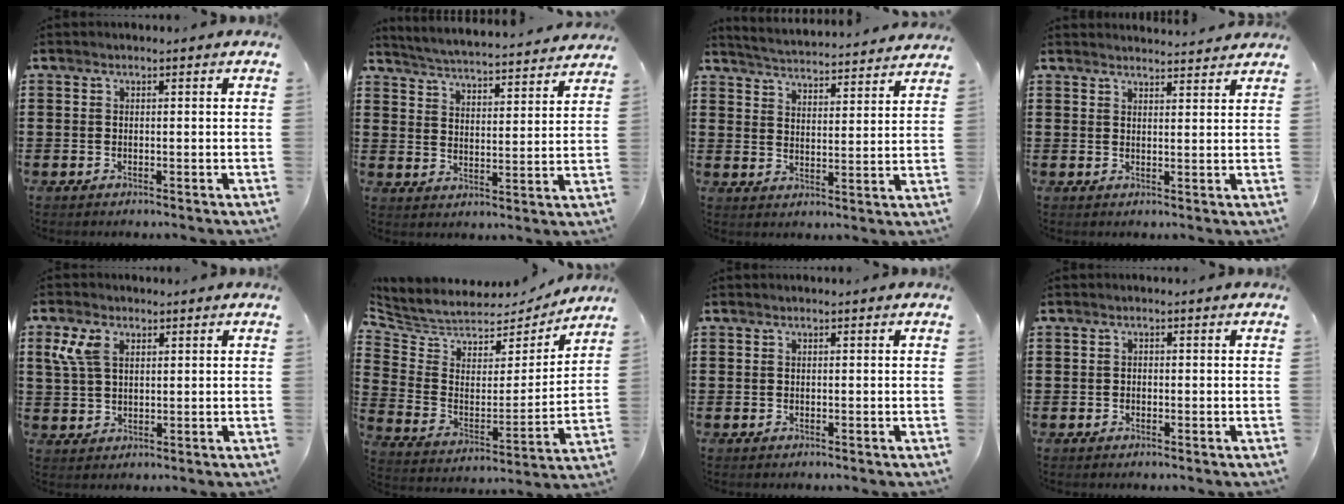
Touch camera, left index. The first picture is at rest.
{"total": 4.2, "force": [4.1, -0.7, 0.4], "torque": [-0.031, -0.039, 0.065]}
{"total": 3.9, "force": [3.8, -0.7, -0.1], "torque": [-0.020, -0.037, 0.061]}
{"total": 2.4, "force": [2.4, -0.1, 0.0], "torque": [-0.007, -0.009, 0.047]}
{"total": 5.2, "force": [2.2, 3.0, 3.7], "torque": [-0.099, 0.006, 0.034]}
{"total": 5.7, "force": [5.3, 2.1, 0.3], "torque": [-0.048, -0.045, 0.088]}
{"total": 0.0}
{"total": 0.6, "force": [-0.3, 0.5, 0.1], "torque": [-0.005, 0.002, -0.007]}